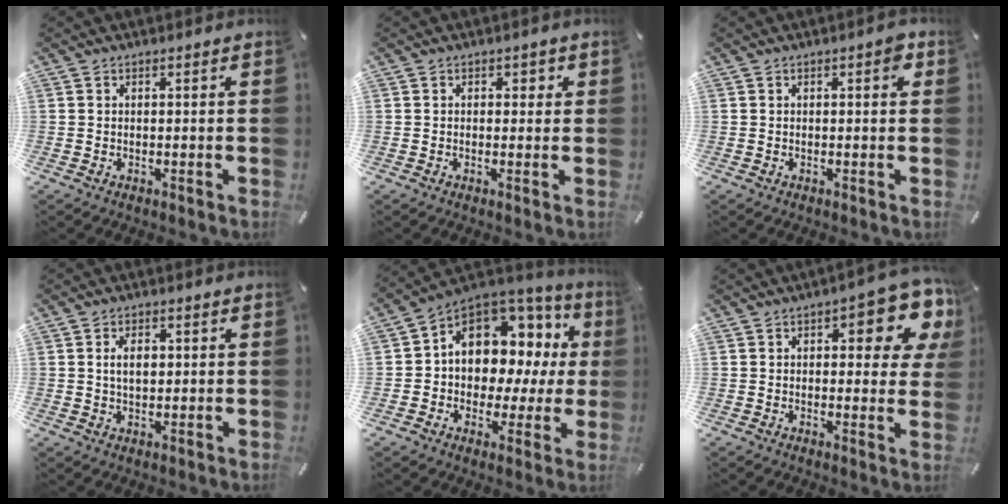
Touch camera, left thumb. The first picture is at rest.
{"total": 1.2, "force": [0.2, 1.0, 0.6], "torque": [0.005, 0.001, -0.003]}
{"total": 2.0, "force": [0.5, 0.7, 1.8], "torque": [-0.020, 0.003, 0.002]}
{"total": 4.1, "force": [0.7, 2.6, 3.1], "torque": [-0.056, 0.006, 0.008]}
{"total": 10.8, "force": [3.3, 8.9, 5.1], "torque": [-0.083, -0.040, 0.065]}
{"total": 12.4, "force": [5.5, 5.2, 9.9], "torque": [-0.118, -0.034, 0.089]}